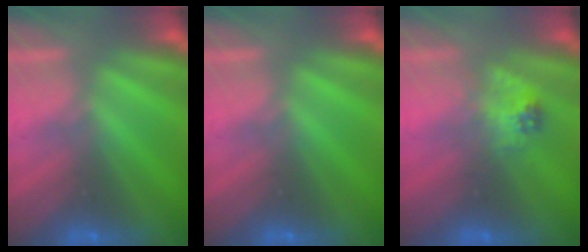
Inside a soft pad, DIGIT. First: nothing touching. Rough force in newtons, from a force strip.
{"total": 0.0}
{"total": 2.3}